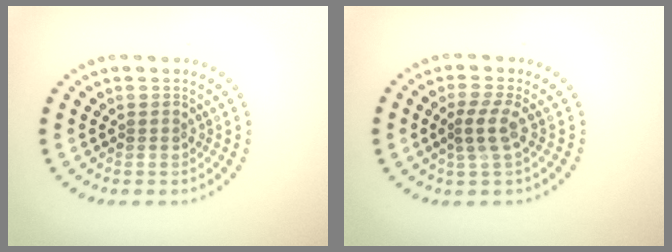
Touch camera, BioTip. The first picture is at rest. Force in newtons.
{"total": 2.2, "press": 1.9, "slide": 1.2}